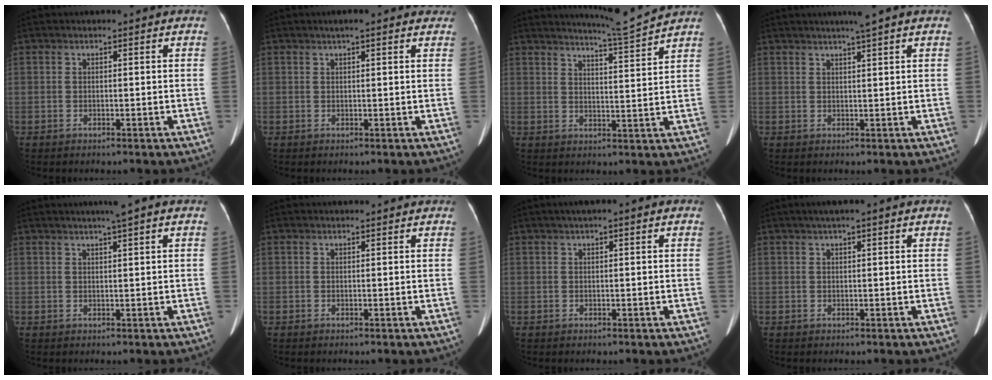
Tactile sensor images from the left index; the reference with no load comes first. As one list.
[{"total": 4.6, "force": [3.5, 0.9, 2.9], "torque": [-0.035, 0.028, 0.043]}, {"total": 6.5, "force": [6.1, -2.1, 0.9], "torque": [-0.028, -0.029, 0.097]}, {"total": 3.5, "force": [2.6, -0.6, 2.3], "torque": [-0.035, 0.011, 0.043]}, {"total": 3.5, "force": [2.5, -0.5, 2.5], "torque": [-0.039, 0.014, 0.039]}, {"total": 1.8, "force": [1.7, 0.1, 0.4], "torque": [-0.010, 0.011, 0.020]}, {"total": 2.5, "force": [1.4, 0.2, 2.0], "torque": [-0.037, 0.018, 0.021]}, {"total": 3.0, "force": [2.0, -0.1, 2.2], "torque": [-0.037, 0.023, 0.033]}]